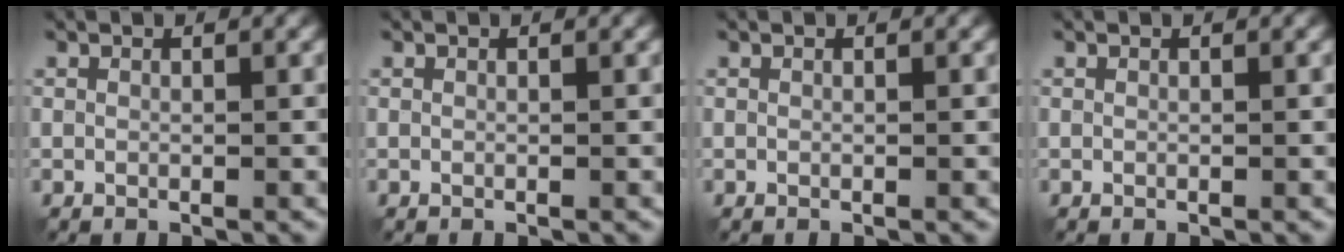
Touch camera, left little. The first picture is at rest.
{"total": 0.0}
{"total": 0.0}
{"total": 0.0}